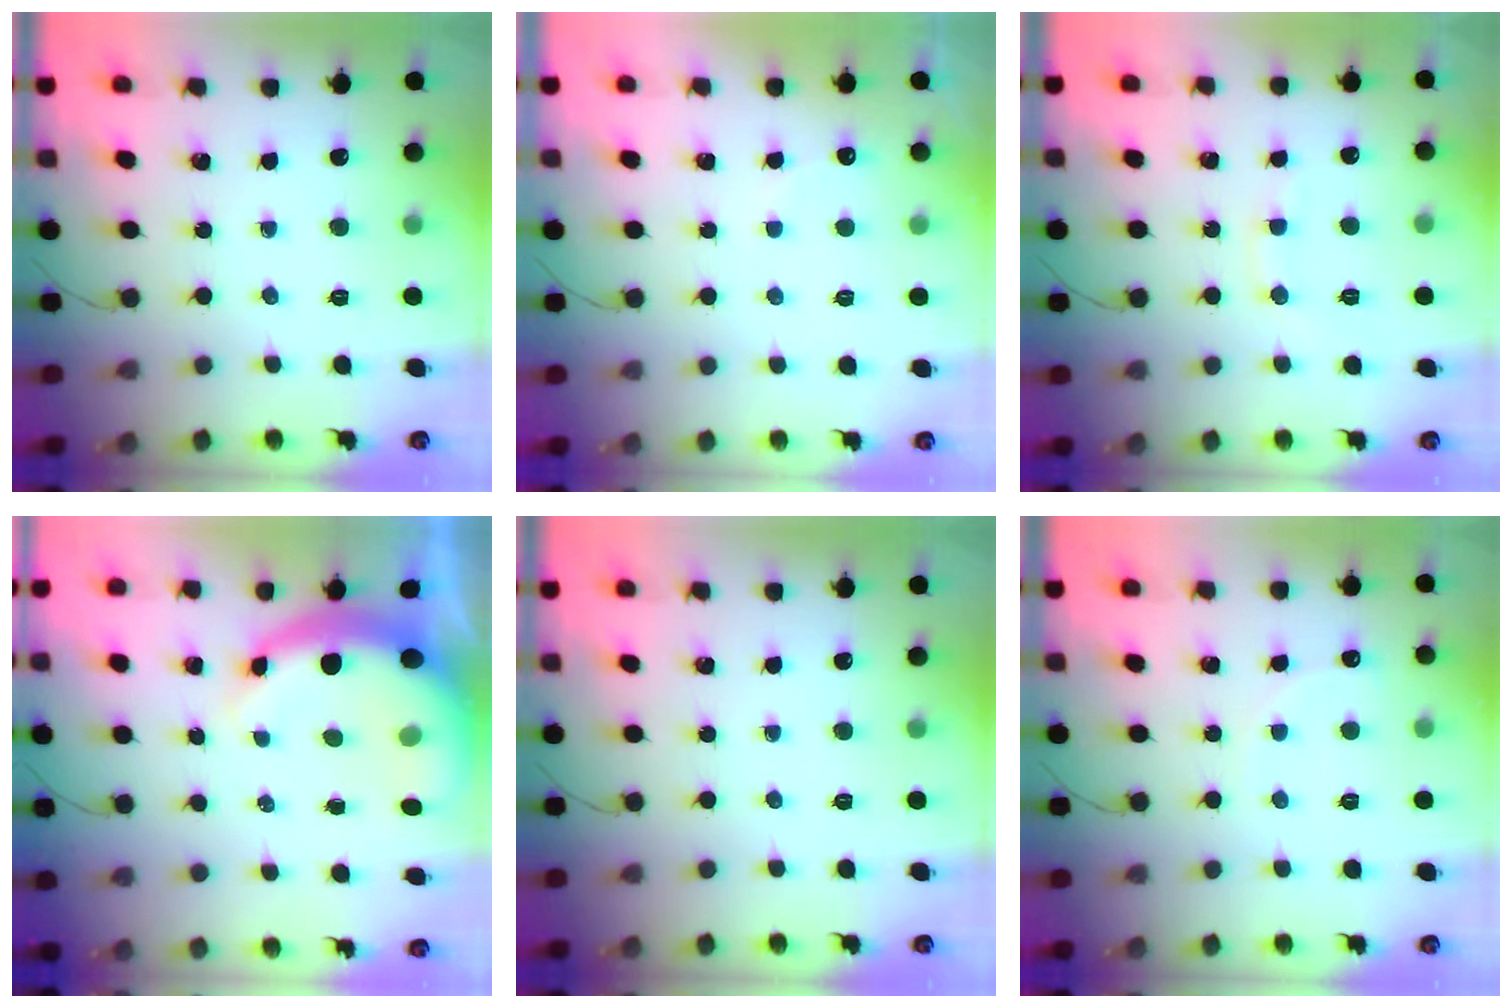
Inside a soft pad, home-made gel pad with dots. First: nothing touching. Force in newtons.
{"total": 6.4, "press": 6.3, "slide": 1.2}
{"total": 6.9, "press": 6.7, "slide": 1.4}
{"total": 10.5, "press": 10.3, "slide": 2.3}
{"total": 0.0}
{"total": 3.8, "press": 3.7, "slide": 1.2}